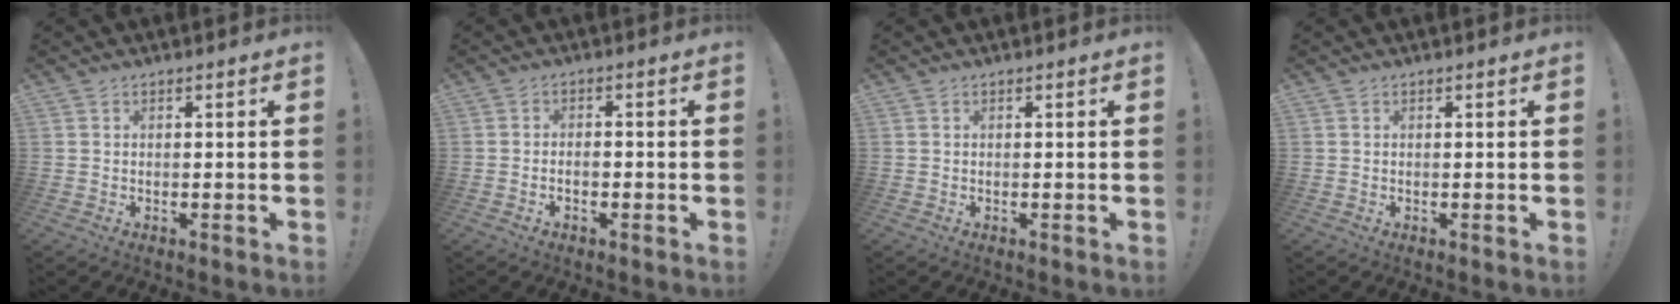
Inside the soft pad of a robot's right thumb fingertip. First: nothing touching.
{"total": 1.9, "force": [-1.3, 0.9, 1.0], "torque": [-0.022, 0.009, -0.021]}
{"total": 0.0}
{"total": 0.0}